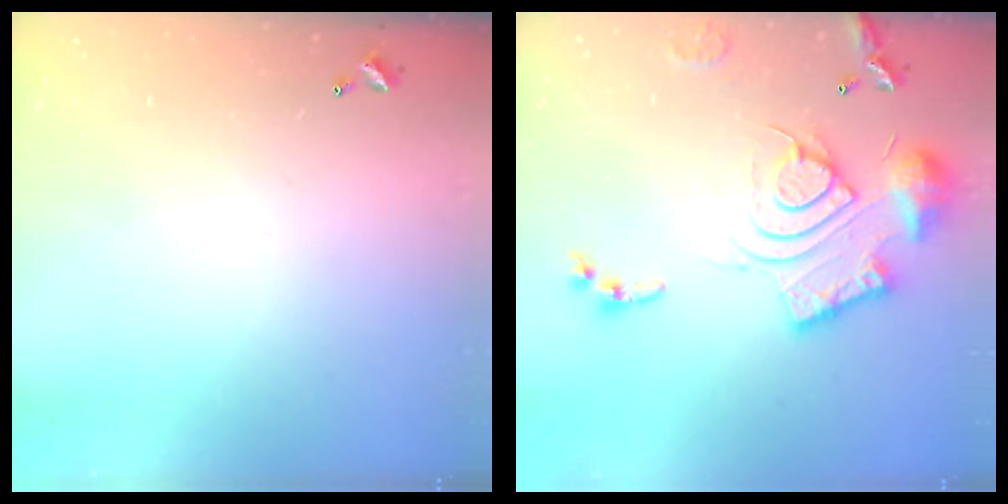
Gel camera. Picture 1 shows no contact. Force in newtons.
{"total": 19.5, "press": 19.4, "slide": 2.0}